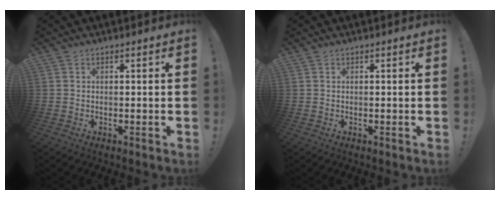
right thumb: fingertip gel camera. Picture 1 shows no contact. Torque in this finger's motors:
{"motor_torque": [0.08, -0.02, -0.04, 0.10, 0.10]}